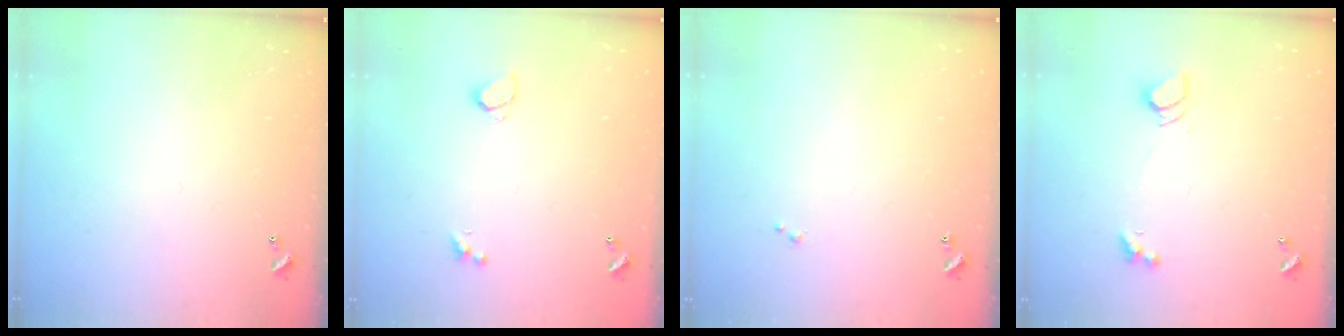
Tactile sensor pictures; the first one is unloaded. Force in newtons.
{"total": 0.9, "press": 0.7, "slide": 0.5}
{"total": 0.0}
{"total": 3.6, "press": 3.5, "slide": 0.7}